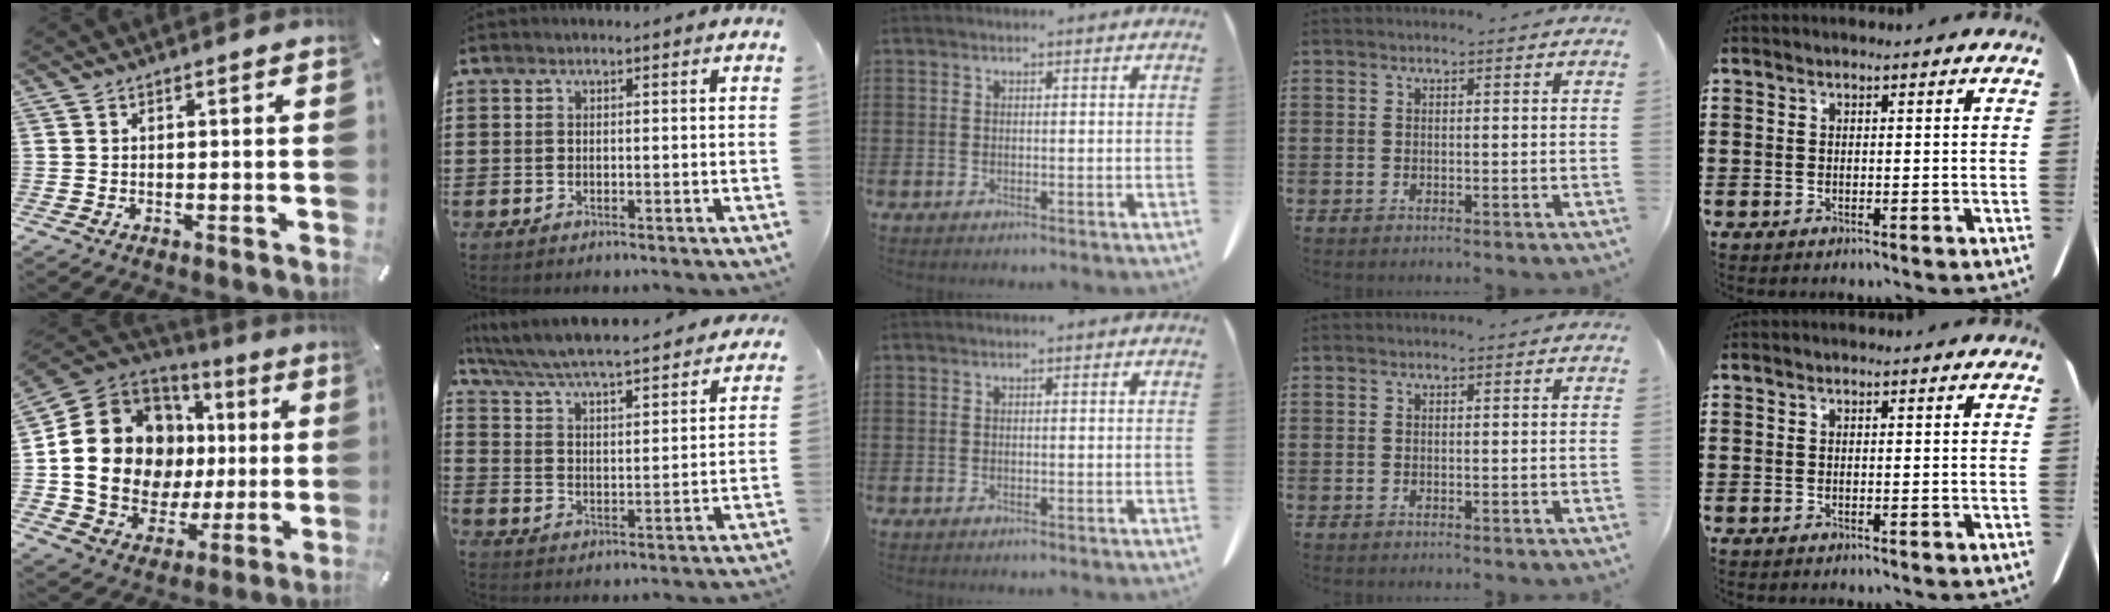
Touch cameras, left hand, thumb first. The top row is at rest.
{"thumb": {"total": 20.7, "force": [1.7, 17.1, 11.5], "torque": [-0.219, -0.021, 0.052]}, "index": {"total": 5.1, "force": [4.8, -0.3, 1.7], "torque": [-0.057, -0.043, 0.073]}}